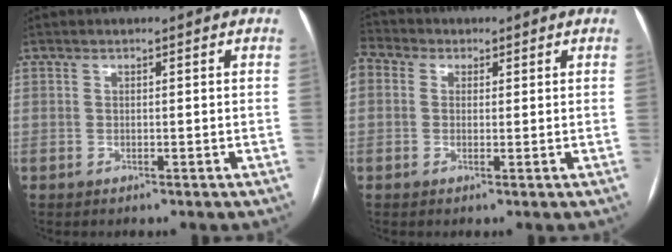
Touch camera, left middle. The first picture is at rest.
{"total": 6.9, "force": [3.0, 5.4, 3.1], "torque": [-0.094, 0.039, 0.057]}